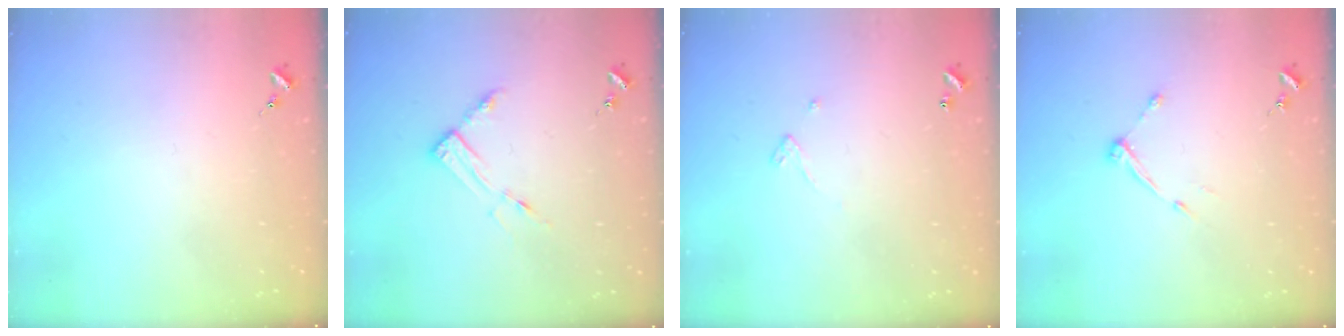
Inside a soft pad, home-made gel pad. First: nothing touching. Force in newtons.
{"total": 7.4, "press": 7.4, "slide": 0.6}
{"total": 2.4, "press": 2.4, "slide": 0.2}
{"total": 5.1, "press": 5.1, "slide": 0.6}